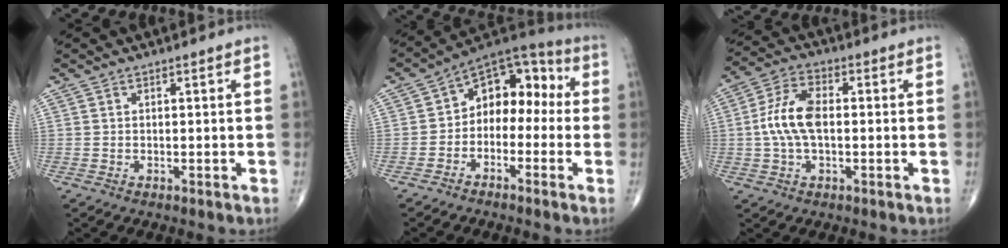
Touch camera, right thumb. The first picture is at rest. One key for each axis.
{"total": 11.6, "fx": -1.0, "fy": 8.1, "fz": 8.2, "tx": -0.074, "ty": 0.053, "tz": -0.039}
{"total": 9.4, "fx": -0.1, "fy": 5.0, "fz": 7.9, "tx": -0.165, "ty": 0.020, "tz": -0.007}